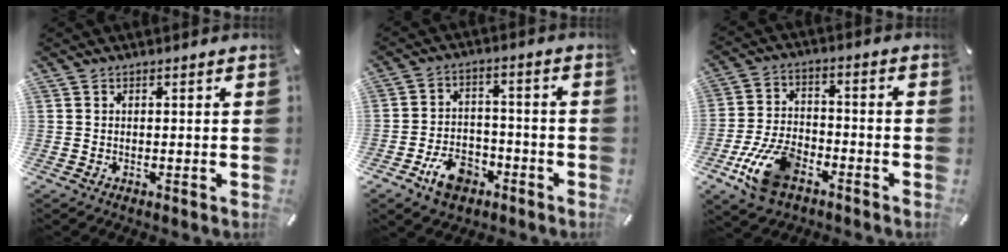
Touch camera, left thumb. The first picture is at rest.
{"total": 9.2, "force": [-5.0, 6.1, 4.7], "torque": [-0.078, 0.029, -0.088]}
{"total": 13.4, "force": [-7.0, 7.6, 8.6], "torque": [-0.174, 0.034, -0.123]}